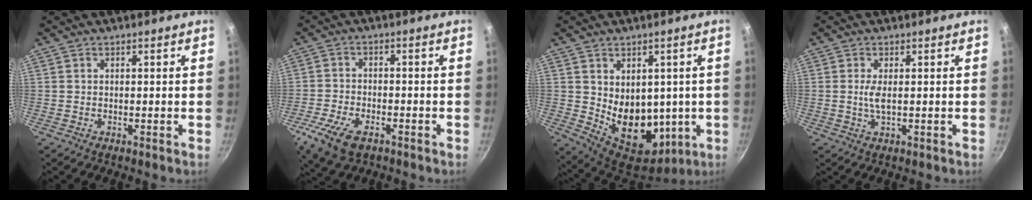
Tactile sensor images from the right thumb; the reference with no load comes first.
{"total": 9.3, "force": [-4.9, 4.6, 6.3], "torque": [-0.137, 0.007, -0.096]}
{"total": 14.7, "force": [0.6, 10.7, 10.1], "torque": [-0.118, -0.036, 0.039]}
{"total": 2.6, "force": [0.2, 0.7, 2.5], "torque": [-0.055, -0.002, 0.004]}